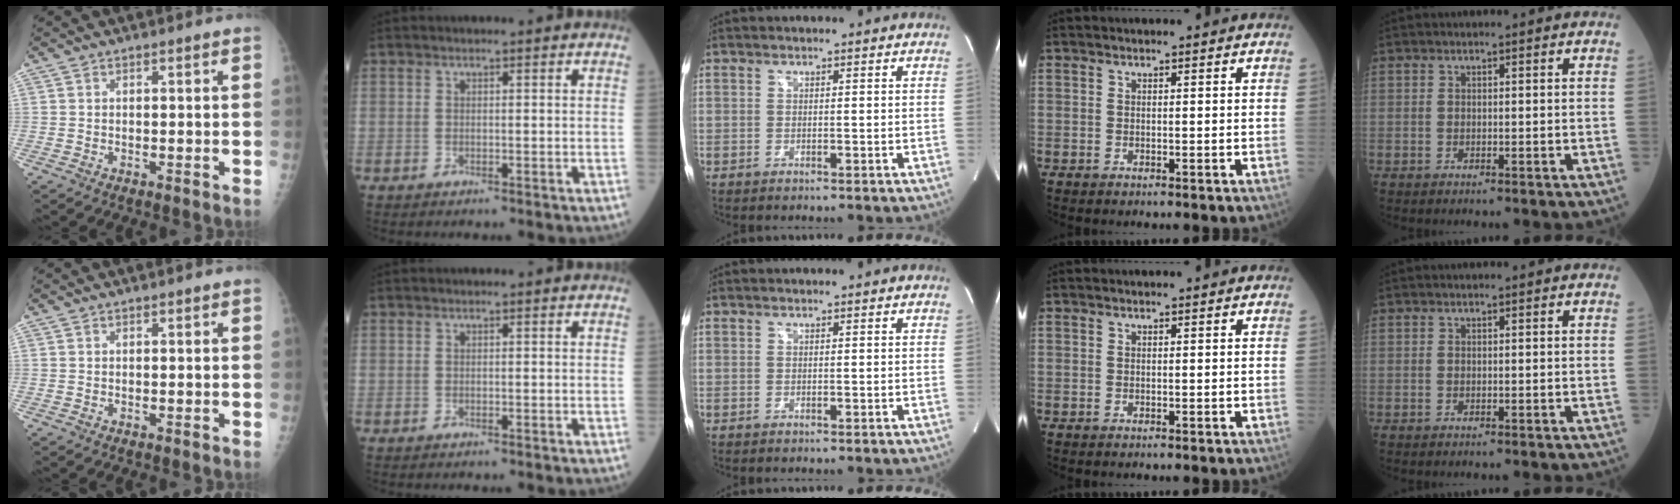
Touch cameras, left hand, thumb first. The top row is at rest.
{}